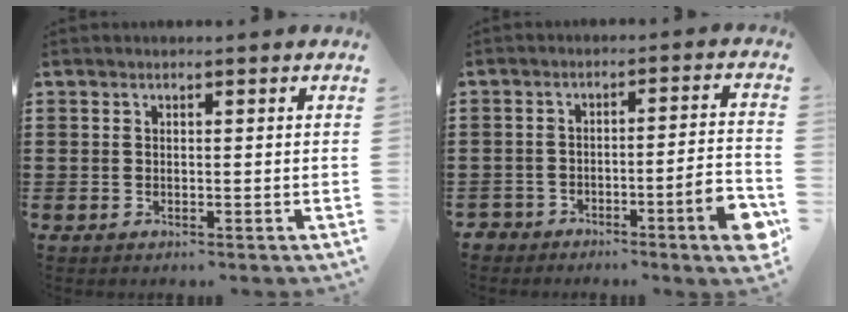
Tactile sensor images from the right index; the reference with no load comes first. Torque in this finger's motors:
{"motor_torque": [1.02, -0.40, 0.16, 0.09]}